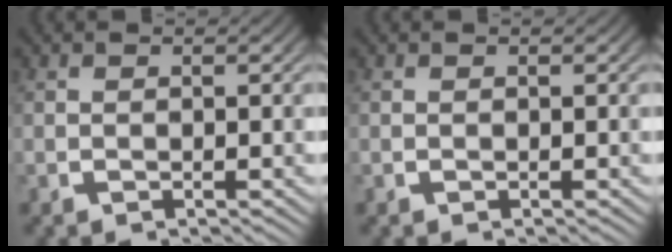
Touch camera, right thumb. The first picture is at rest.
{"total": 0.0}